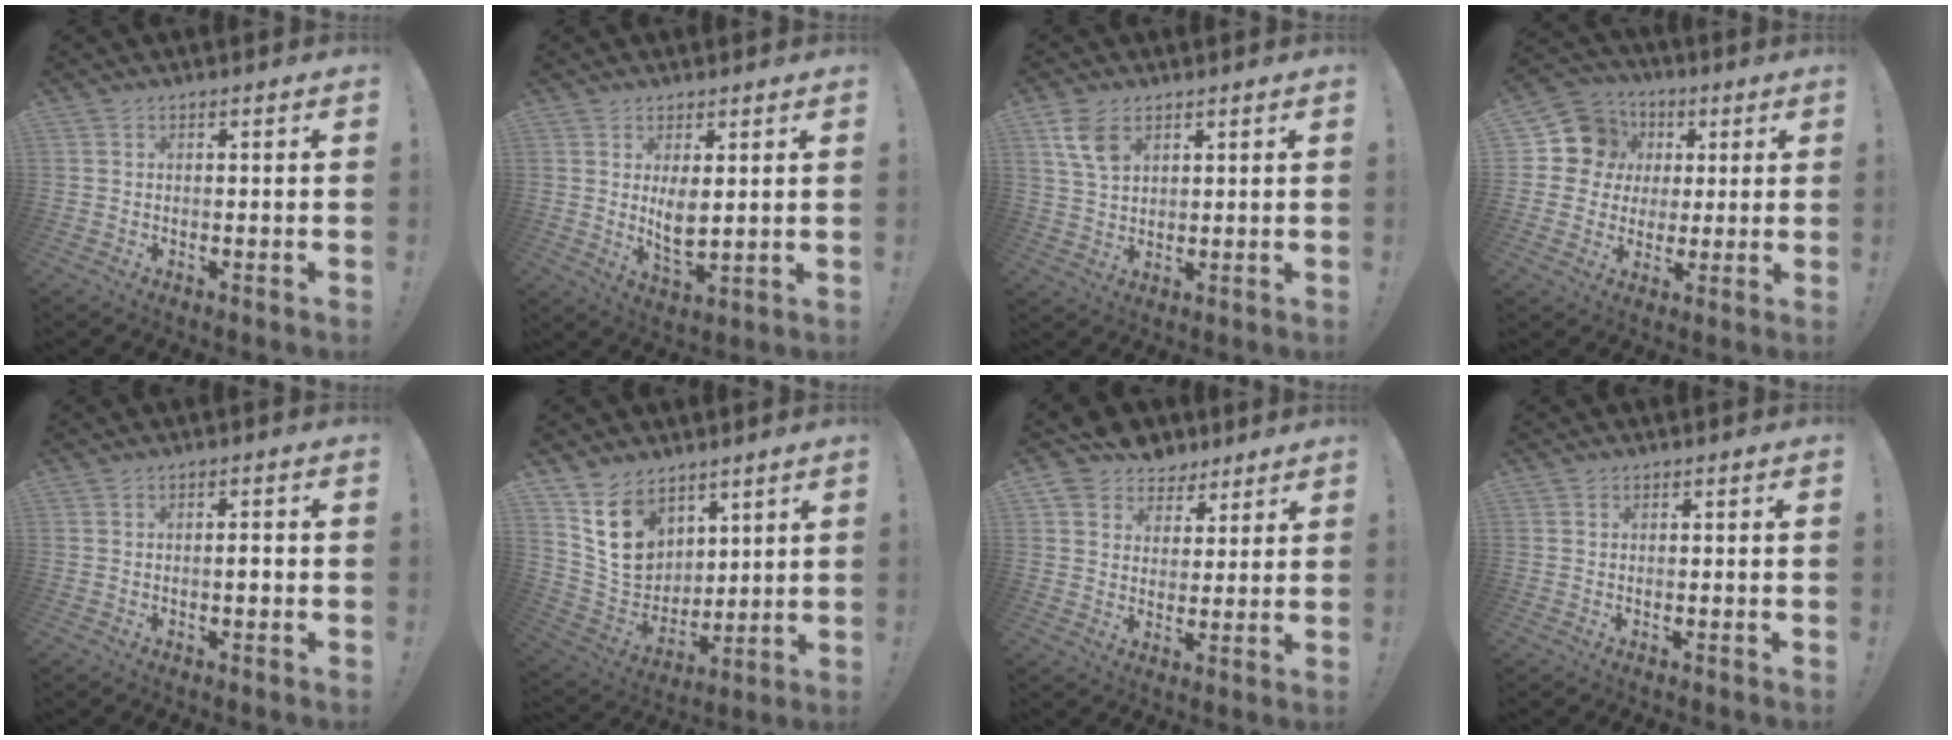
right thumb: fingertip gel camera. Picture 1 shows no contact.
{"total": 6.1, "force": [2.3, 2.8, 4.8], "torque": [-0.074, -0.019, 0.039]}
{"total": 7.2, "force": [3.7, 4.3, 4.5], "torque": [-0.083, -0.010, 0.074]}
{"total": 13.0, "force": [3.5, 11.8, 4.3], "torque": [-0.057, -0.010, 0.081]}
{"total": 1.9, "force": [-0.6, 0.4, 1.8], "torque": [-0.024, 0.001, -0.013]}
{"total": 15.4, "force": [8.8, 10.6, 6.7], "torque": [-0.112, -0.049, 0.176]}
{"total": 7.2, "force": [4.8, 5.4, 0.6], "torque": [-0.013, -0.036, 0.095]}
{"total": 0.0}